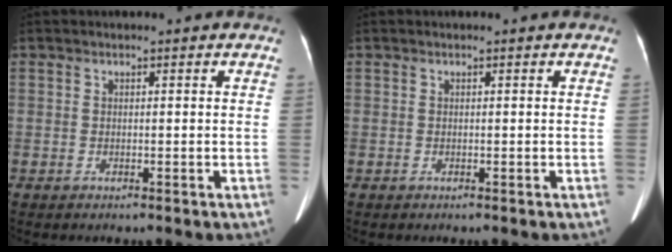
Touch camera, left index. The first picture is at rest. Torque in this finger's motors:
{"motor_torque": [0.03, 0.05, 0.00, 0.00]}